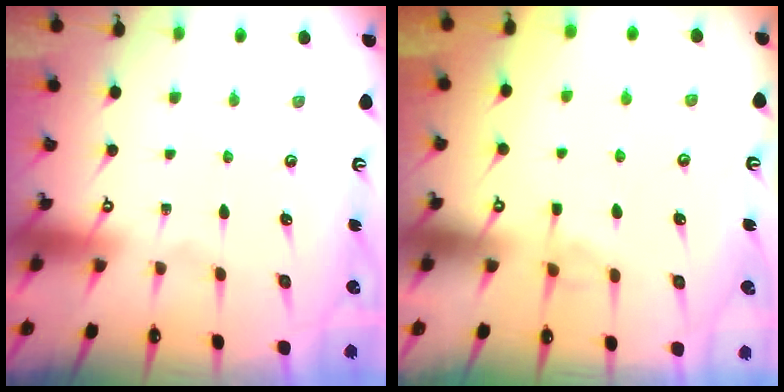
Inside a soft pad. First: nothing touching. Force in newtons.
{"total": 3.6, "press": 3.6, "slide": 0.5}